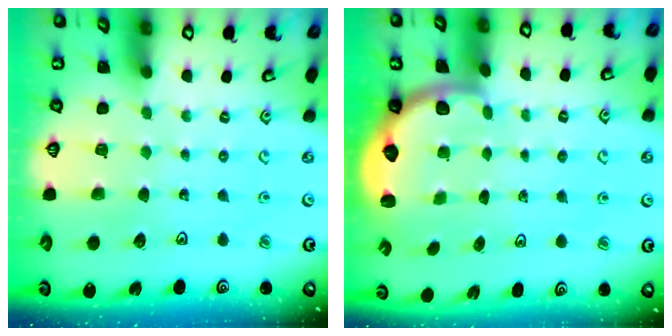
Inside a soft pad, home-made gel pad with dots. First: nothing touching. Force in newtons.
{"total": 2.2, "press": 2.0, "slide": 0.8}